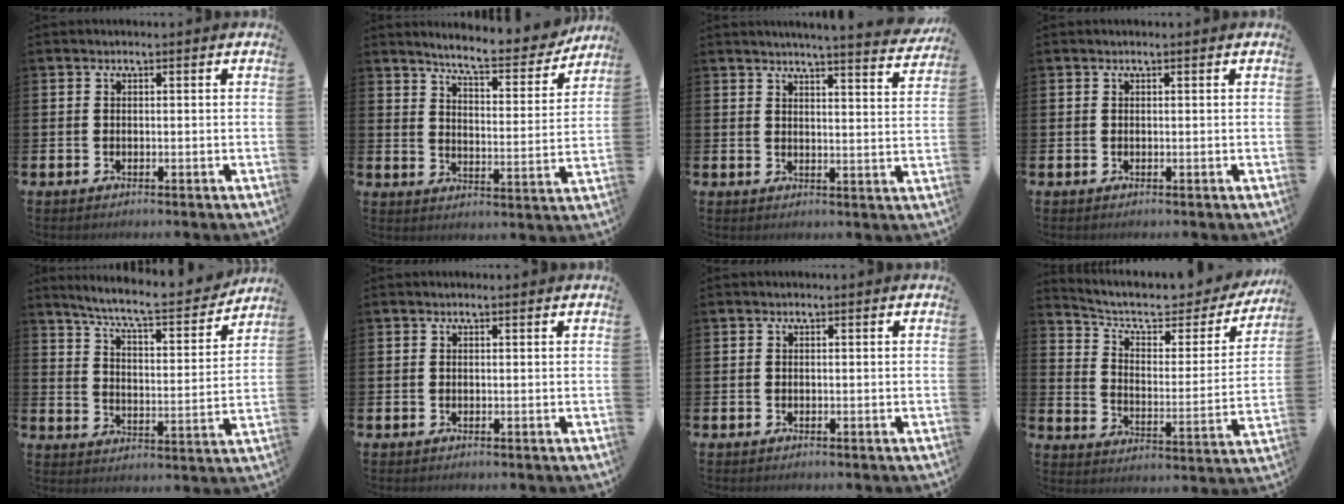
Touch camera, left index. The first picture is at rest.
{"total": 7.0, "force": [6.6, 0.6, 2.2], "torque": [-0.058, -0.047, 0.110]}
{"total": 4.8, "force": [4.7, -0.5, 1.1], "torque": [-0.028, -0.034, 0.078]}
{"total": 0.0}
{"total": 7.7, "force": [7.0, 0.7, 3.0], "torque": [-0.083, -0.048, 0.117]}
{"total": 0.0}
{"total": 0.0}
{"total": 8.2, "force": [6.8, 3.0, 3.5], "torque": [-0.092, -0.046, 0.110]}